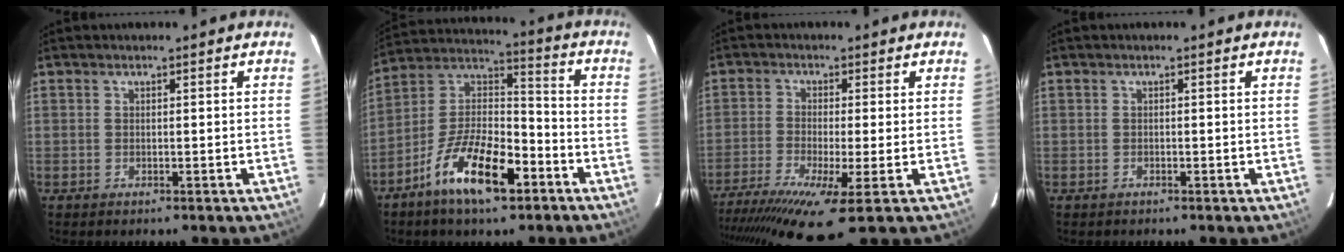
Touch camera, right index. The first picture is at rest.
{"total": 16.0, "force": [-8.7, 6.0, 11.9], "torque": [-0.228, 0.005, -0.155]}
{"total": 14.7, "force": [-8.0, 2.2, 12.2], "torque": [-0.250, -0.064, -0.141]}
{"total": 0.0}